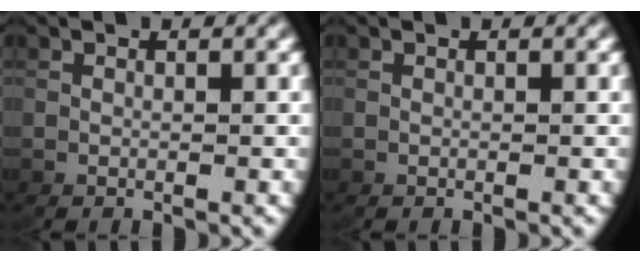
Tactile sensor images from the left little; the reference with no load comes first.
{"total": 0.0}